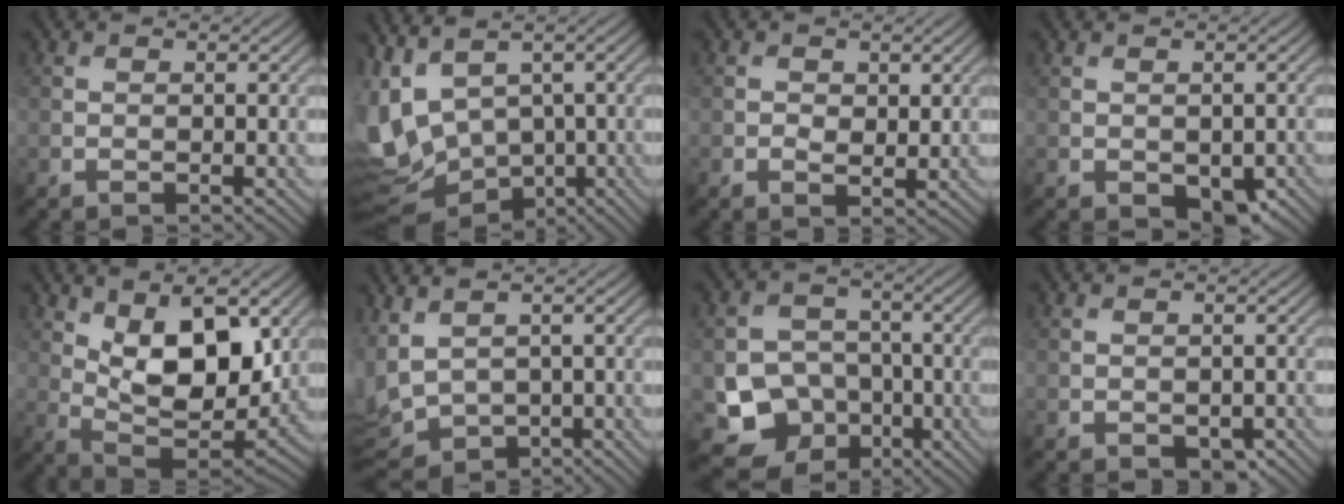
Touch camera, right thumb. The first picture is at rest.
{"total": 10.6, "force": [-0.6, 7.6, 7.3], "torque": [-0.205, -0.026, 0.038]}
{"total": 1.6, "force": [0.5, 1.2, 1.0], "torque": [-0.021, -0.008, 0.010]}
{"total": 4.1, "force": [-1.6, 2.5, 2.8], "torque": [-0.043, -0.018, -0.016]}
{"total": 13.6, "force": [4.5, 6.6, 11.0], "torque": [-0.188, 0.000, 0.079]}
{"total": 7.9, "force": [0.0, 5.4, 5.7], "torque": [-0.178, -0.024, 0.013]}
{"total": 9.6, "force": [-4.2, 7.6, 3.9], "torque": [-0.080, -0.032, -0.081]}
{"total": 2.3, "force": [-1.0, 1.4, 1.5], "torque": [-0.025, -0.013, -0.008]}